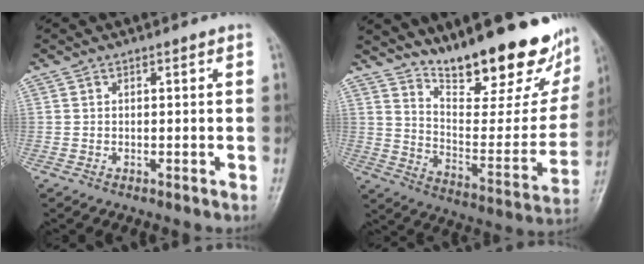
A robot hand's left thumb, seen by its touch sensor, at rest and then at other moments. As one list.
[{"total": 25.1, "force": [18.6, 7.3, 15.1], "torque": [-0.184, -0.112, 0.279]}]